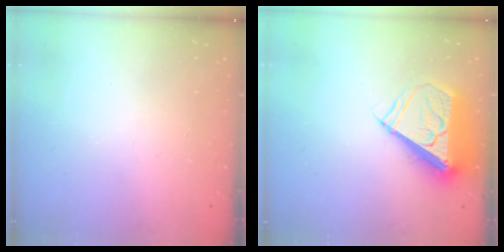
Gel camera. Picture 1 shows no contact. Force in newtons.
{"total": 9.3, "press": 9.2, "slide": 1.6}